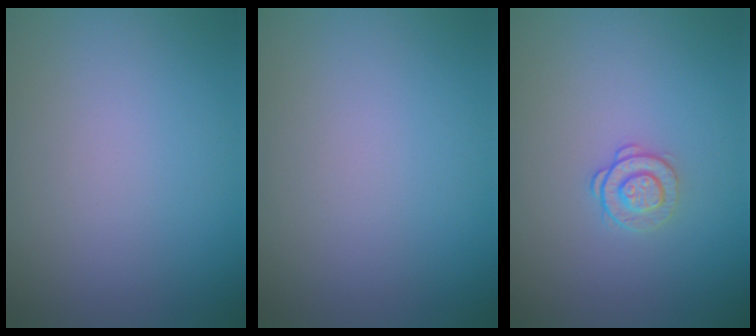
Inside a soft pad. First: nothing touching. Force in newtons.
{"total": 0.0}
{"total": 1.6, "press": 1.2, "slide": 1.0}